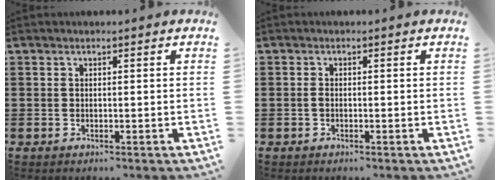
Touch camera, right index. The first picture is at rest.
{"total": 0.8, "force": [-0.3, 0.4, 0.7], "torque": [-0.023, -0.005, -0.008]}